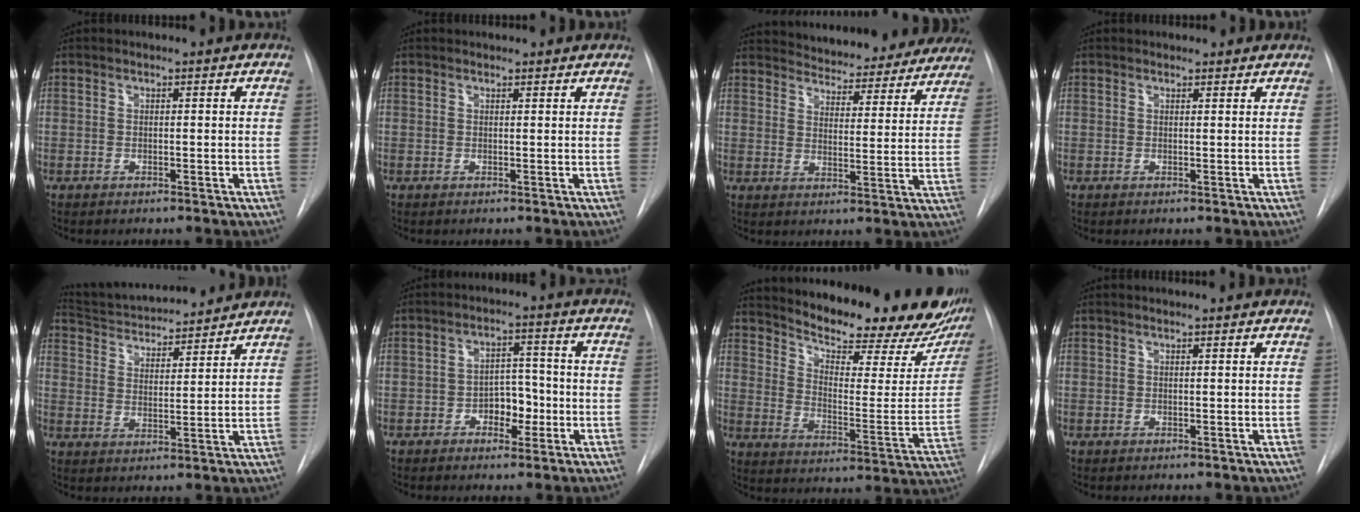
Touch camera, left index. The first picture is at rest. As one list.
[{"total": 0.8, "force": [0.7, 0.3, 0.0], "torque": [-0.006, 0.001, 0.007]}, {"total": 23.0, "force": [21.6, 5.9, 5.2], "torque": [-0.072, -0.041, 0.258]}, {"total": 1.3, "force": [1.1, 0.6, -0.1], "torque": [-0.003, 0.000, 0.007]}, {"total": 14.8, "force": [13.9, 2.2, 4.4], "torque": [-0.075, 0.018, 0.222]}, {"total": 4.9, "force": [-1.9, 3.1, 3.4], "torque": [-0.043, 0.011, -0.030]}, {"total": 25.0, "force": [21.7, 5.5, 11.1], "torque": [-0.168, -0.076, 0.275]}, {"total": 0.6, "force": [0.6, 0.0, 0.1], "torque": [-0.006, 0.005, 0.009]}]